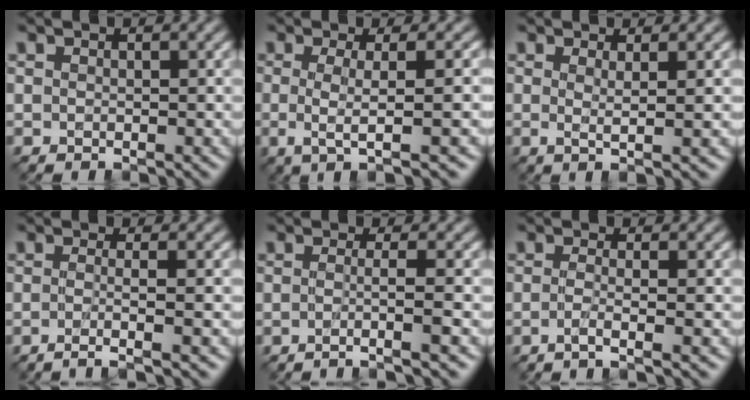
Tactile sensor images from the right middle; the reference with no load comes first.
{"total": 4.8, "force": [-0.4, 1.0, 4.7], "torque": [-0.080, -0.002, -0.011]}
{"total": 2.4, "force": [0.4, 0.5, 2.3], "torque": [-0.041, -0.005, 0.000]}
{"total": 3.4, "force": [-1.1, 1.0, 3.1], "torque": [-0.027, -0.007, -0.036]}
{"total": 3.4, "force": [-1.2, 0.8, 3.1], "torque": [-0.028, -0.006, -0.038]}
{"total": 2.6, "force": [-0.9, 0.8, 2.3], "torque": [-0.026, -0.009, -0.032]}